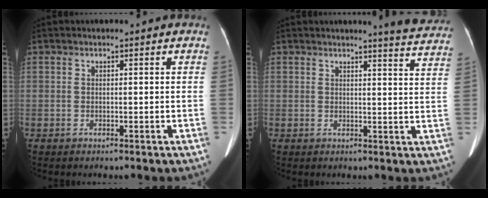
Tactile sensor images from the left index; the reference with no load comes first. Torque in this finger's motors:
{"motor_torque": [-0.65, -0.66, -0.13, -0.01]}